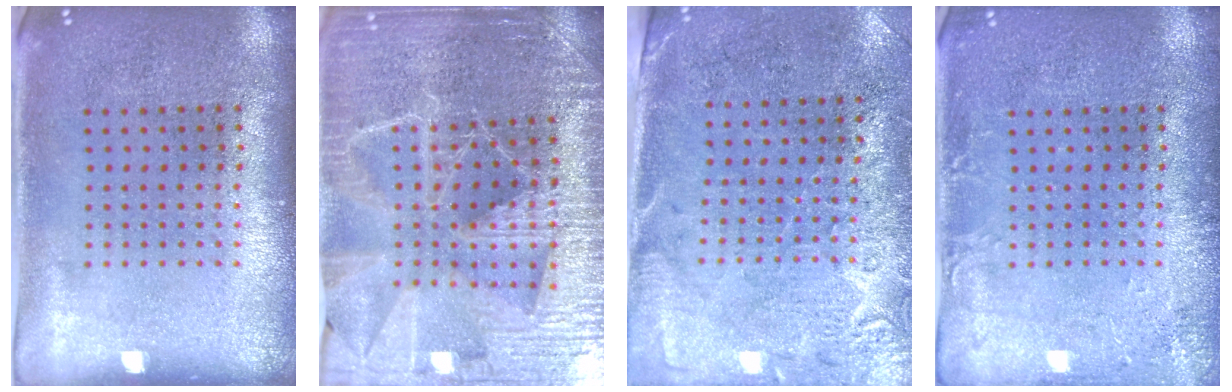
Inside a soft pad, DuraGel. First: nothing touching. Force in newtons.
{"total": 4.9, "press": 4.5, "slide": 1.8}
{"total": 2.7, "press": 2.4, "slide": 1.2}
{"total": 2.1, "press": 2.1, "slide": 0.1}